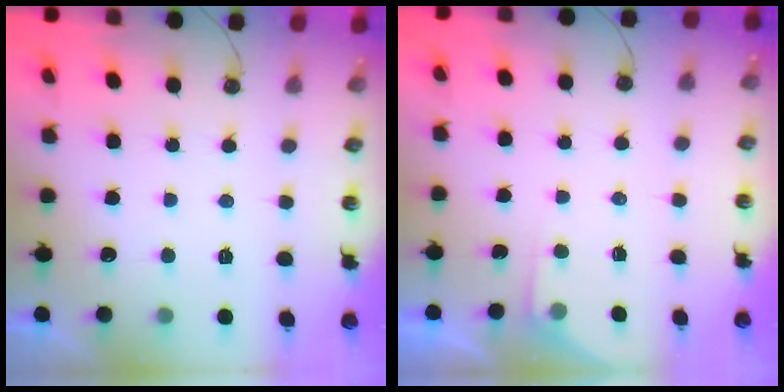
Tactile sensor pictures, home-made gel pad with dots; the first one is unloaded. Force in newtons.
{"total": 2.0, "press": 2.0, "slide": 0.3}